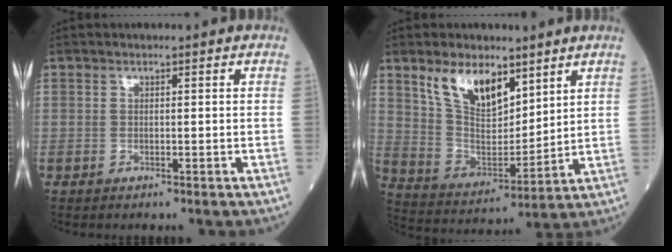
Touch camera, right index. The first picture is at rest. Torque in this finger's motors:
{"motor_torque": [0.85, 0.48, 0.41, 0.09]}